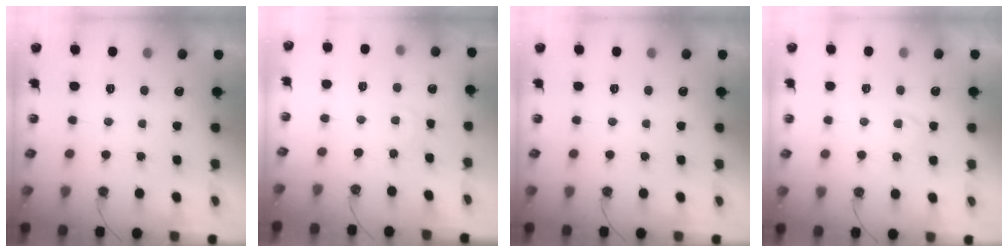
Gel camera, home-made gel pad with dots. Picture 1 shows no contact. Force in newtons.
{"total": 2.1, "press": 2.1, "slide": 0.4}
{"total": 0.0}
{"total": 2.3, "press": 2.2, "slide": 0.3}